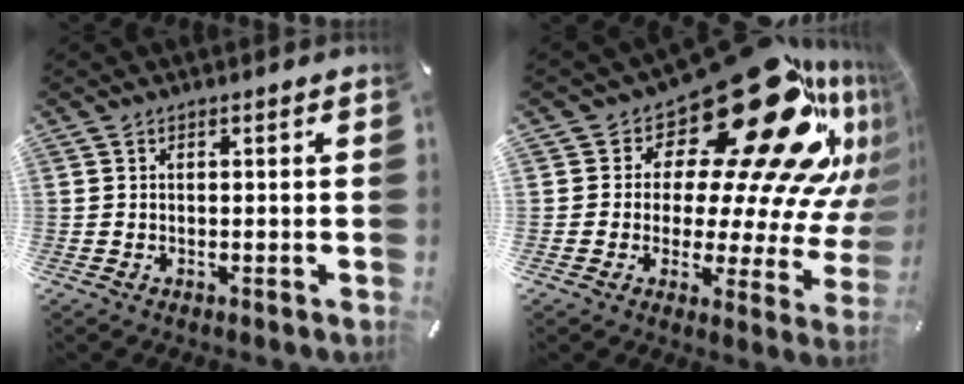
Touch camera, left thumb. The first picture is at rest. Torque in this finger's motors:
{"motor_torque": [2.47, 2.54, 1.54, -1.23, 0.06]}